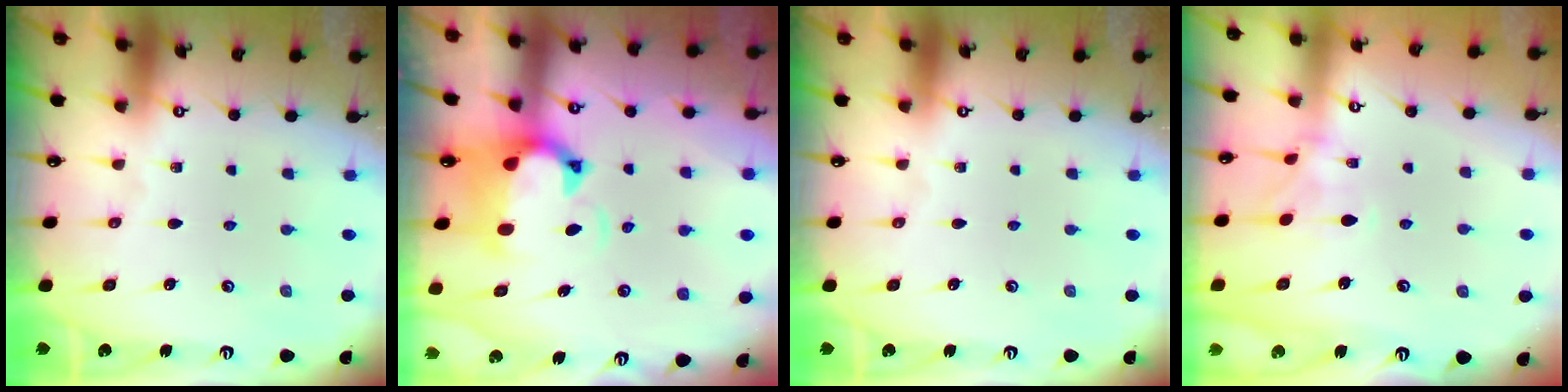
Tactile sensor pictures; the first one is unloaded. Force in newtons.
{"total": 3.2, "press": 2.9, "slide": 1.3}
{"total": 0.0}
{"total": 1.0, "press": 0.6, "slide": 0.9}